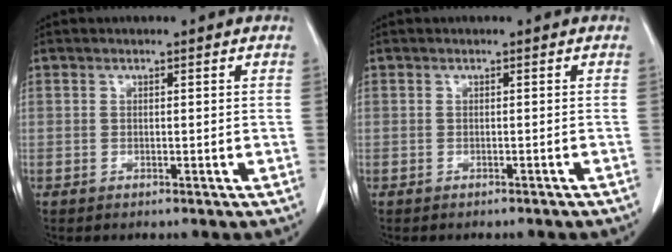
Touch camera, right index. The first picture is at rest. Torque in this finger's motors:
{"motor_torque": [0.05, 0.06, -0.02, -0.01]}